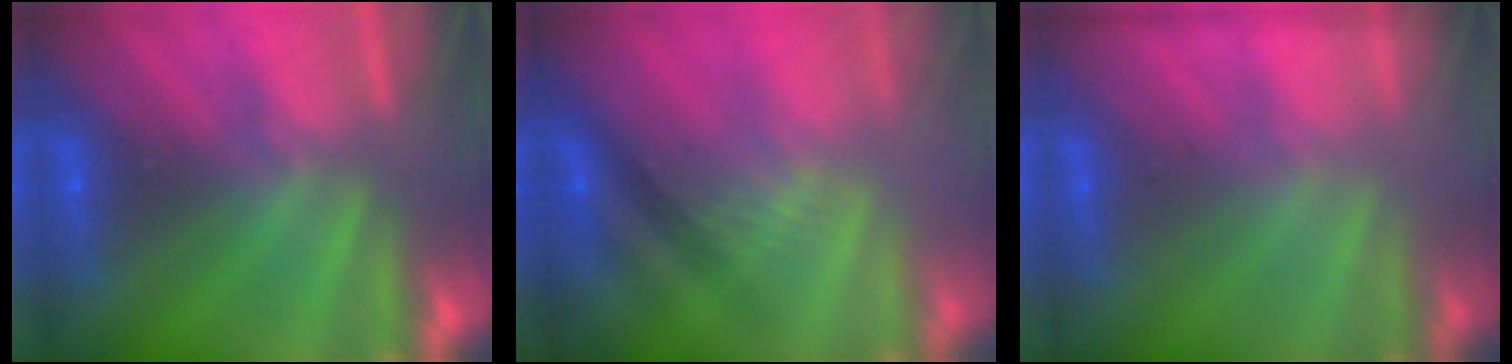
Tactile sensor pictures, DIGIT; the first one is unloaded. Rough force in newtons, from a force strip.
{"total": 2.2}
{"total": 1.7}